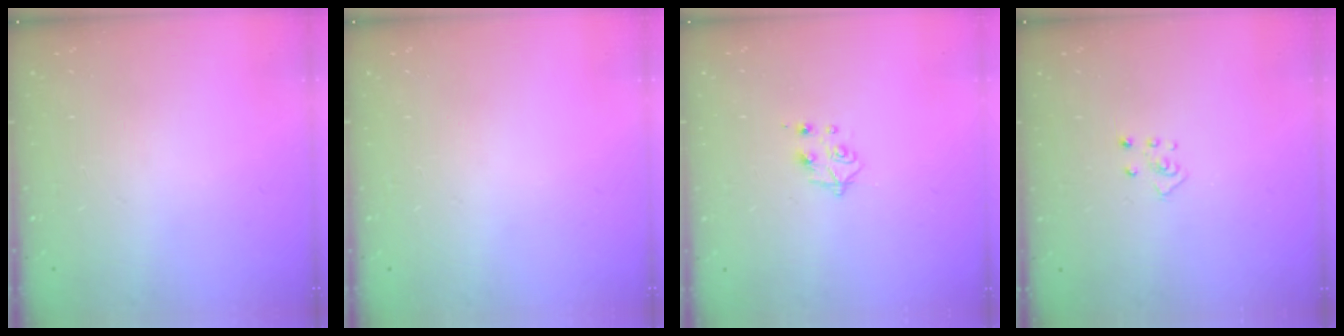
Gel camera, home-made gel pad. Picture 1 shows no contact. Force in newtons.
{"total": 0.0}
{"total": 4.4, "press": 4.4, "slide": 0.6}
{"total": 3.7, "press": 3.7, "slide": 0.3}